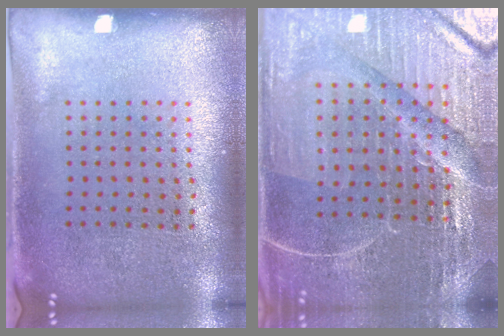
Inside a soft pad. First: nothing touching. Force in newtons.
{"total": 5.1, "press": 4.8, "slide": 1.6}